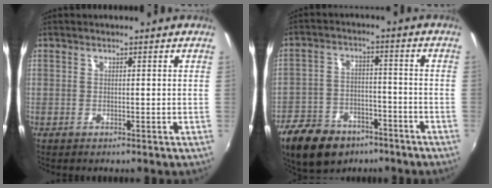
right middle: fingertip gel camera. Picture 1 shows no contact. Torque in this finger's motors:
{"motor_torque": [0.74, -1.34, 0.11, 0.07]}